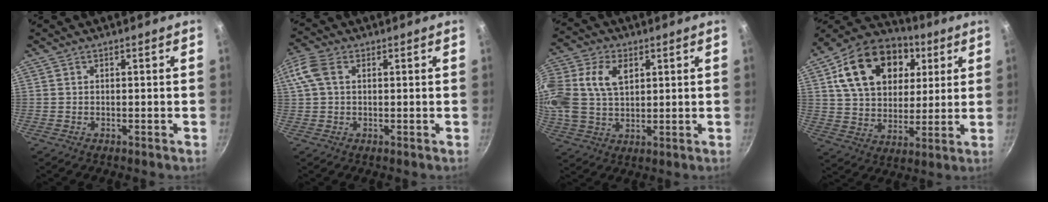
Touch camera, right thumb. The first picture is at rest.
{"total": 6.5, "force": [1.8, 4.1, 4.7], "torque": [-0.103, 0.019, 0.029]}
{"total": 20.5, "force": [6.1, 14.5, 13.2], "torque": [-0.317, 0.037, 0.114]}
{"total": 22.7, "force": [8.0, 15.9, 14.0], "torque": [-0.225, 0.002, 0.130]}